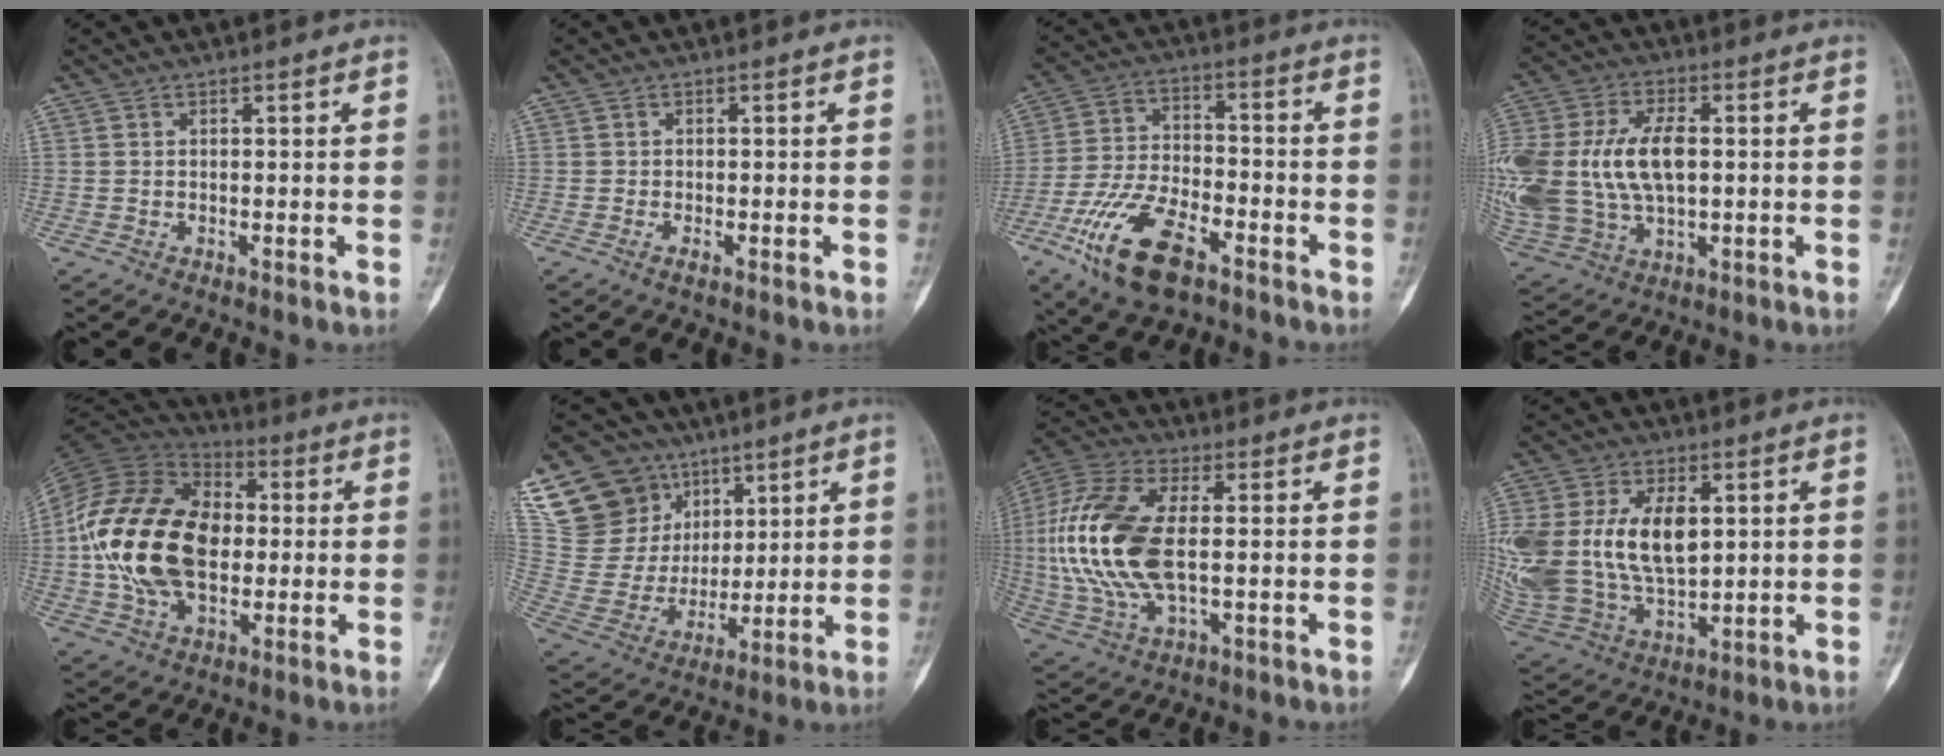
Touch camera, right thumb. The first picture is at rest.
{"total": 1.2, "force": [-0.6, 0.5, 0.9], "torque": [-0.017, 0.000, -0.012]}
{"total": 15.7, "force": [-8.5, 7.1, 11.1], "torque": [-0.214, 0.031, -0.154]}
{"total": 24.5, "force": [0.9, 14.7, 19.6], "torque": [-0.466, 0.013, 0.029]}
{"total": 23.9, "force": [0.0, 15.3, 18.4], "torque": [-0.346, 0.016, 0.001]}
{"total": 19.7, "force": [10.6, 15.2, 6.7], "torque": [-0.092, -0.011, 0.220]}
{"total": 19.8, "force": [0.3, 9.5, 17.3], "torque": [-0.387, 0.007, 0.005]}
{"total": 23.6, "force": [3.7, 14.2, 18.4], "torque": [-0.405, -0.003, 0.083]}